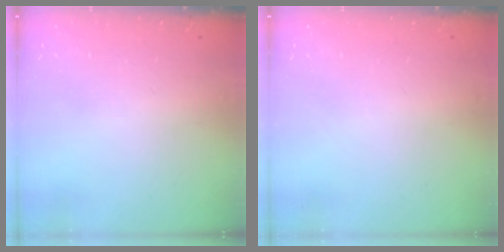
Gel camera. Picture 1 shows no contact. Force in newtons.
{"total": 0.0}